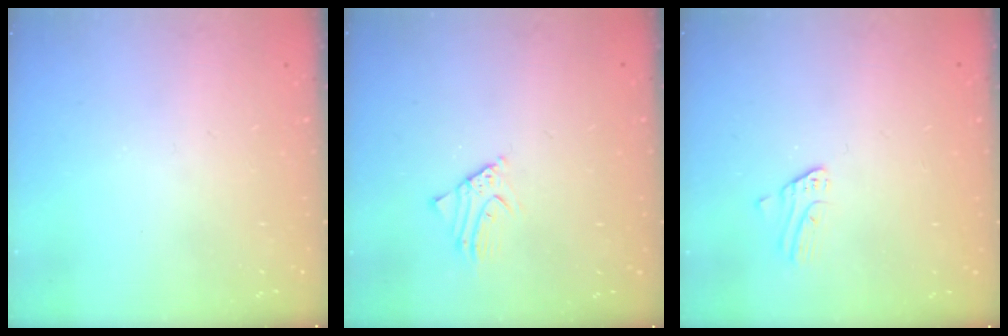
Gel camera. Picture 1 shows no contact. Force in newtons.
{"total": 2.7, "press": 2.6, "slide": 0.2}
{"total": 2.3, "press": 2.3, "slide": 0.2}